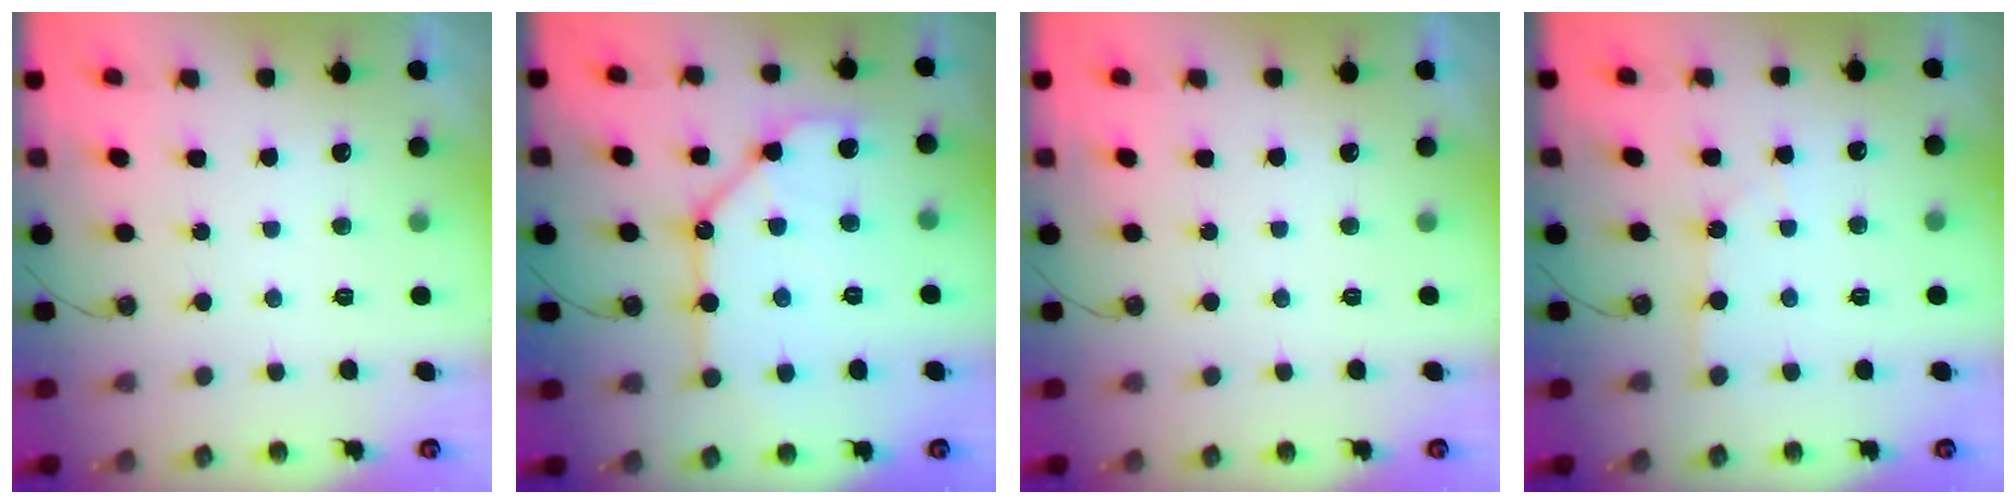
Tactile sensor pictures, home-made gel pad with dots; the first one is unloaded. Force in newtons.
{"total": 14.0, "press": 13.9, "slide": 1.0}
{"total": 0.0}
{"total": 2.2, "press": 2.2, "slide": 0.3}